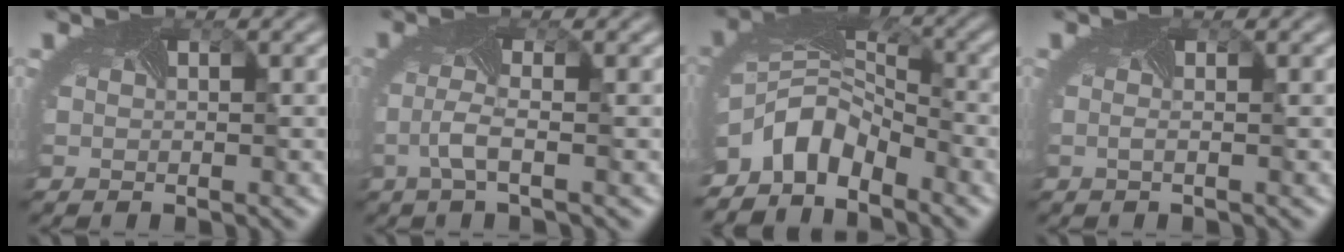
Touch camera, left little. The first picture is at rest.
{"total": 2.0, "force": [-0.6, 0.1, 1.9], "torque": [-0.054, -0.001, -0.014]}
{"total": 5.6, "force": [-3.8, 3.1, 2.7], "torque": [-0.053, -0.005, -0.076]}
{"total": 0.6, "force": [-0.2, -0.2, 0.5], "torque": [-0.011, -0.001, -0.005]}